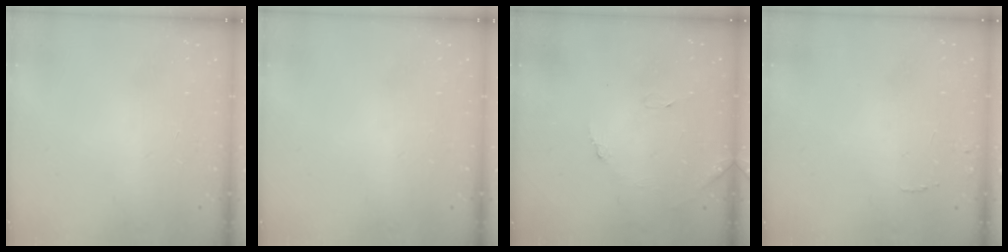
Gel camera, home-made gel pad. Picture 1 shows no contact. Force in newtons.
{"total": 0.0}
{"total": 7.4, "press": 7.4, "slide": 0.4}
{"total": 6.0, "press": 6.0, "slide": 0.4}